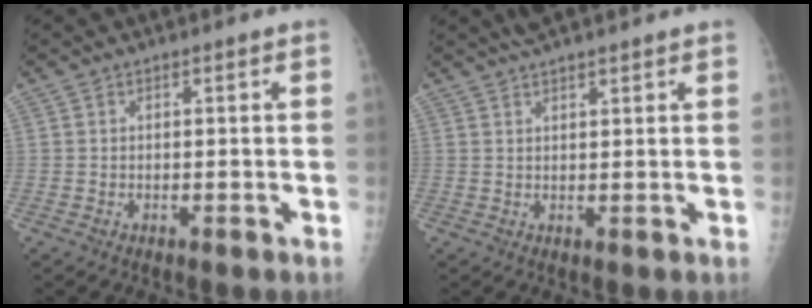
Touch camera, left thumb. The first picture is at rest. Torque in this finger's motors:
{"motor_torque": [1.09, -0.16, 0.50, -0.34, 0.01]}